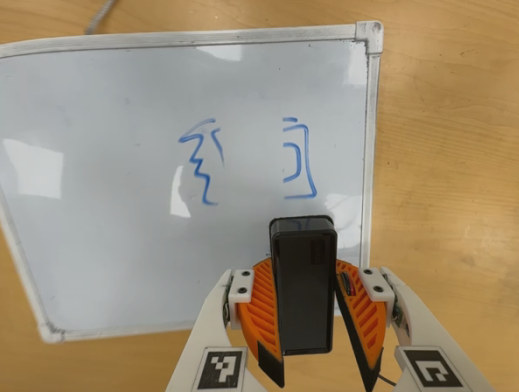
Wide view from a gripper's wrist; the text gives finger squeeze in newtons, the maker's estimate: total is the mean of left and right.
{"total": 5.7, "left": 6.4, "right": 5.1}